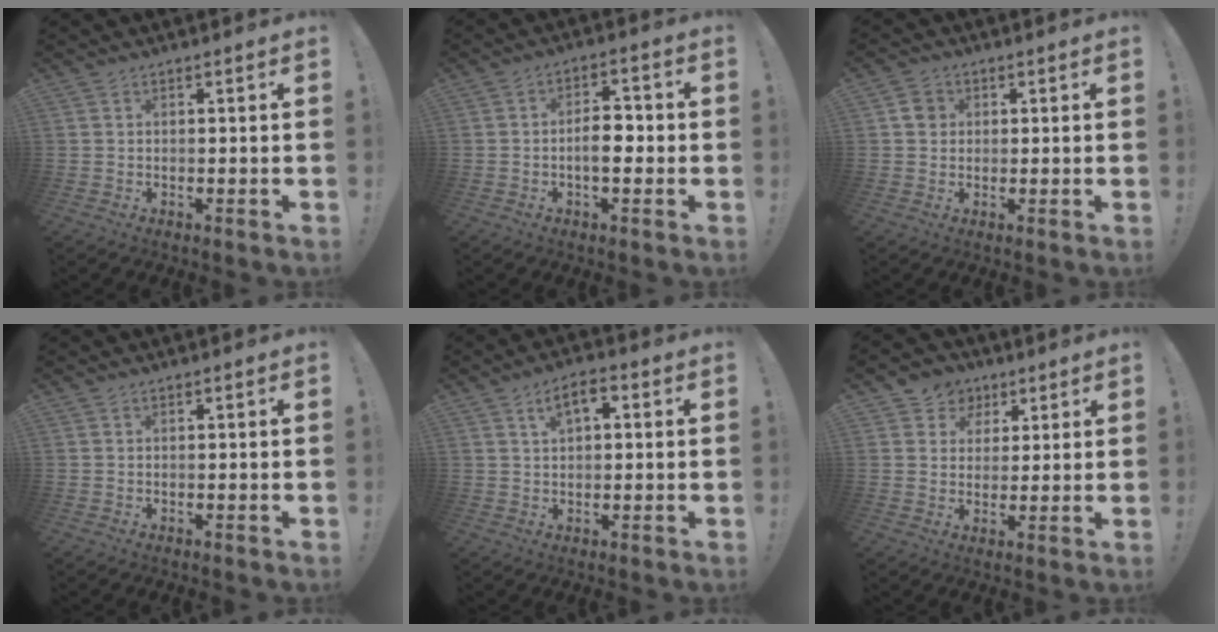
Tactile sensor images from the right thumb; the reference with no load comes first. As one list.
[{"total": 7.4, "force": [-1.6, 3.9, 6.1], "torque": [-0.102, 0.015, -0.030]}, {"total": 4.1, "force": [0.7, 3.8, 1.5], "torque": [-0.010, 0.003, 0.012]}, {"total": 0.0}, {"total": 5.3, "force": [1.8, 2.9, 4.1], "torque": [-0.056, 0.000, 0.028]}, {"total": 6.7, "force": [1.9, 6.4, 1.0], "torque": [-0.007, -0.007, 0.041]}]